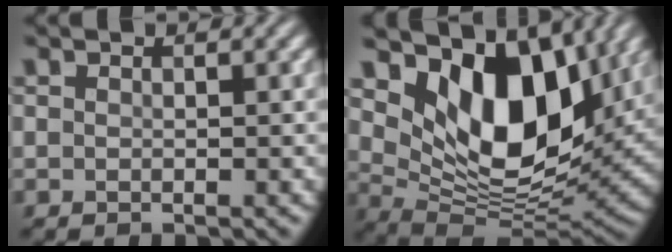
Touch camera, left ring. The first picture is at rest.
{"total": 12.5, "force": [5.9, 6.7, 8.7], "torque": [-0.149, -0.009, 0.104]}